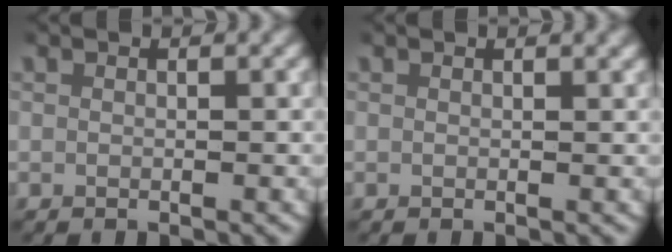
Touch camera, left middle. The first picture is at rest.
{"total": 0.5, "force": [0.5, -0.1, 0.2], "torque": [0.000, -0.001, 0.006]}